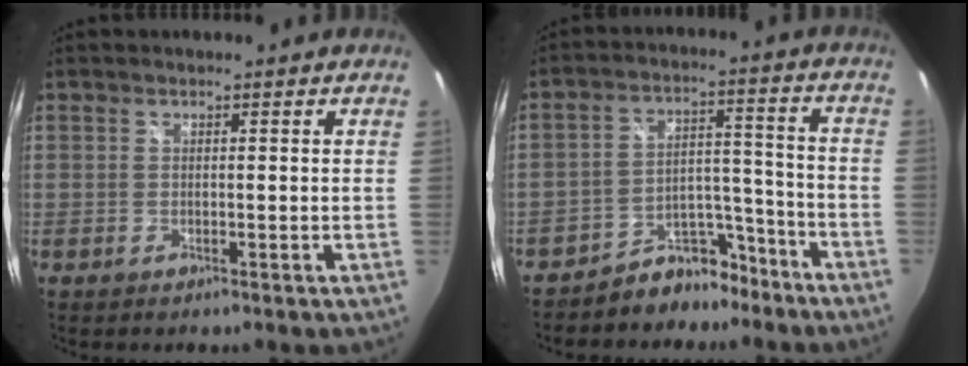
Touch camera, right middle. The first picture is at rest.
{"total": 9.2, "force": [-7.8, 4.6, 1.7], "torque": [-0.021, 0.051, -0.111]}